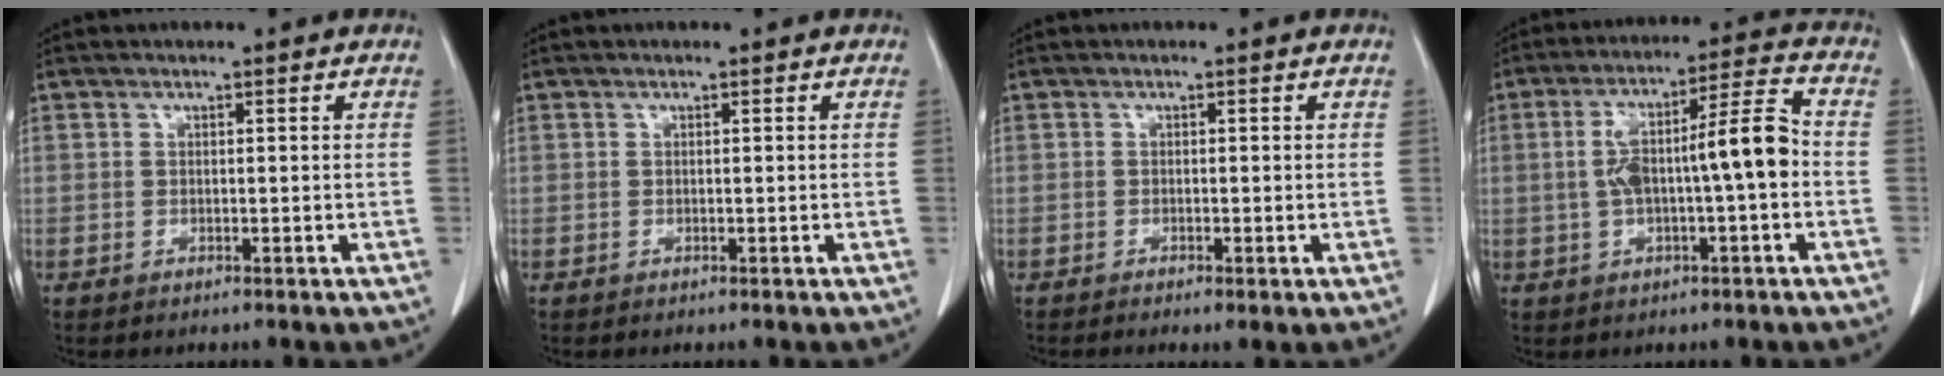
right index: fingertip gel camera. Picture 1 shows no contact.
{"total": 0.0}
{"total": 1.4, "force": [-0.6, 0.2, 1.2], "torque": [-0.021, -0.004, -0.009]}
{"total": 11.2, "force": [-0.7, 1.4, 11.0], "torque": [-0.192, 0.032, -0.011]}